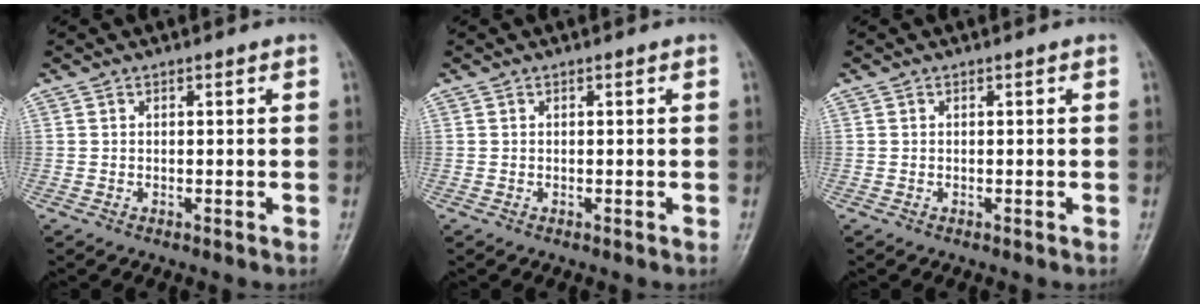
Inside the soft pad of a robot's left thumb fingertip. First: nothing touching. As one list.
[{"total": 0.0}, {"total": 0.0}]